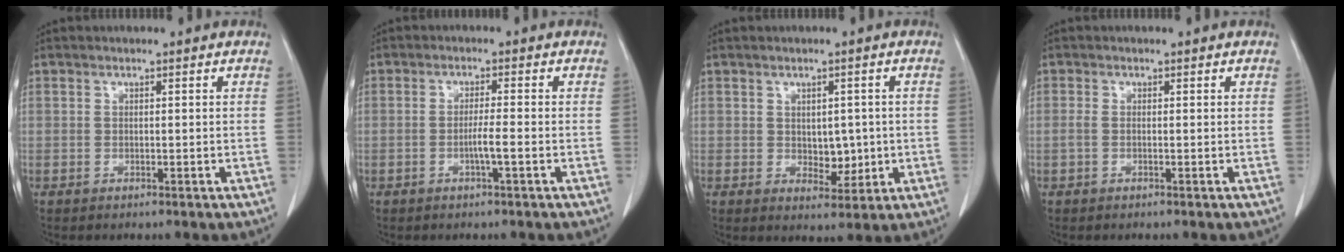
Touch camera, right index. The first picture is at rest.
{"total": 2.5, "force": [-0.8, -0.3, 2.4], "torque": [-0.041, 0.001, -0.014]}
{"total": 4.1, "force": [0.1, 2.7, 3.2], "torque": [-0.034, 0.001, 0.013]}
{"total": 0.7, "force": [0.0, 0.3, 0.6], "torque": [-0.010, 0.002, -0.001]}